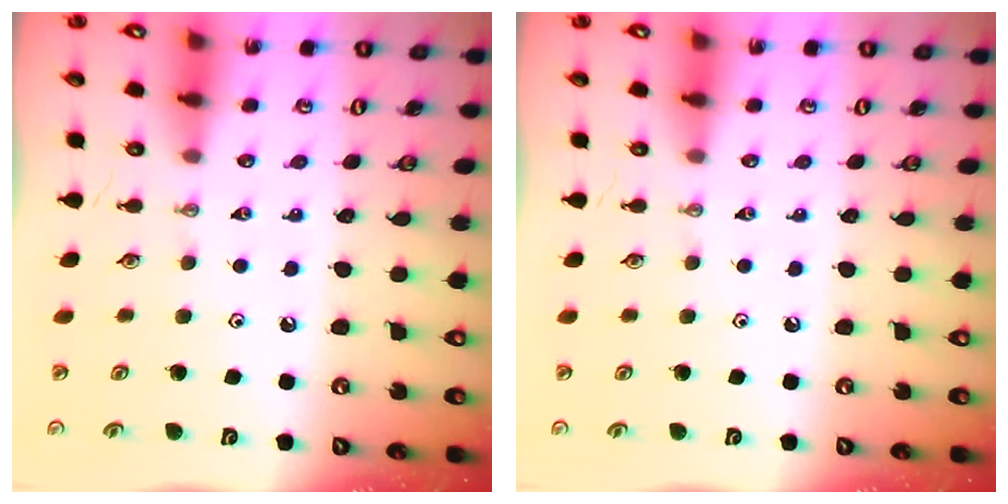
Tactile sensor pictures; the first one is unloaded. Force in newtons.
{"total": 0.0}